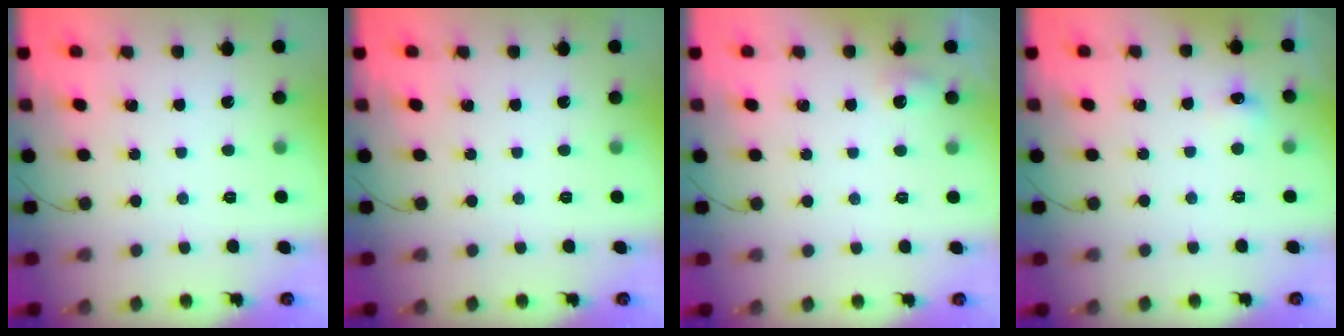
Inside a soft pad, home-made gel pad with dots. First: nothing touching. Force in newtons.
{"total": 0.0}
{"total": 4.5, "press": 4.3, "slide": 1.4}
{"total": 4.7, "press": 4.6, "slide": 1.3}